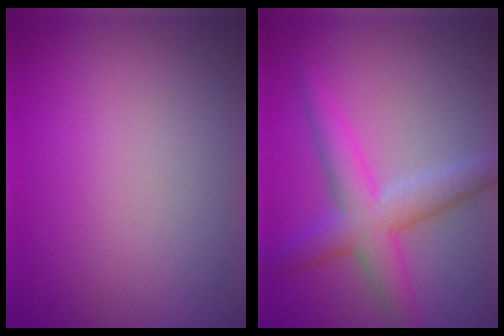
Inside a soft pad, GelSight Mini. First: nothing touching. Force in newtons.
{"total": 4.9, "press": 4.9, "slide": 0.1}